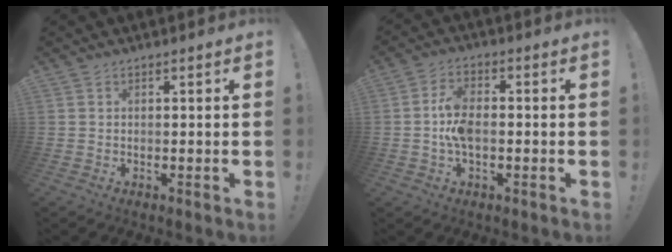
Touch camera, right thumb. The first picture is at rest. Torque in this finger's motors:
{"motor_torque": [0.93, 0.87, -0.06, 0.03, 0.00]}